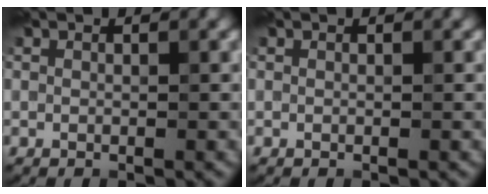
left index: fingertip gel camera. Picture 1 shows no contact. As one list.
[{"total": 0.0}]